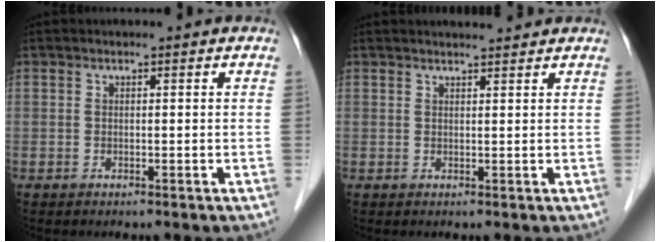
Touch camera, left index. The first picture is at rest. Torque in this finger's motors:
{"motor_torque": [0.45, -0.59, 0.05, -0.01]}